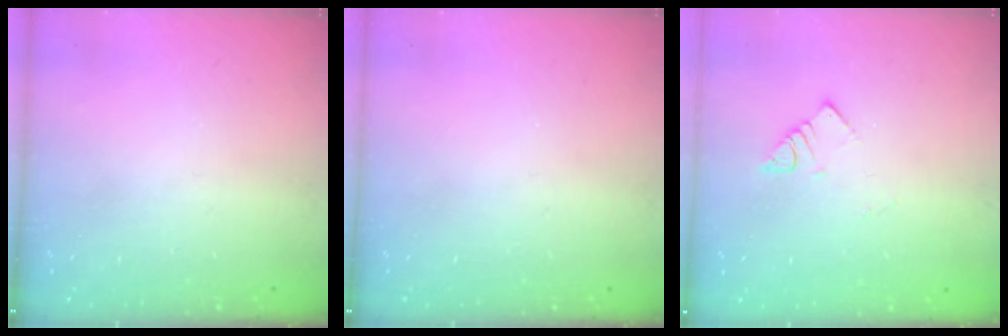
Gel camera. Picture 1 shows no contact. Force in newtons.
{"total": 0.0}
{"total": 2.4, "press": 2.4, "slide": 0.4}